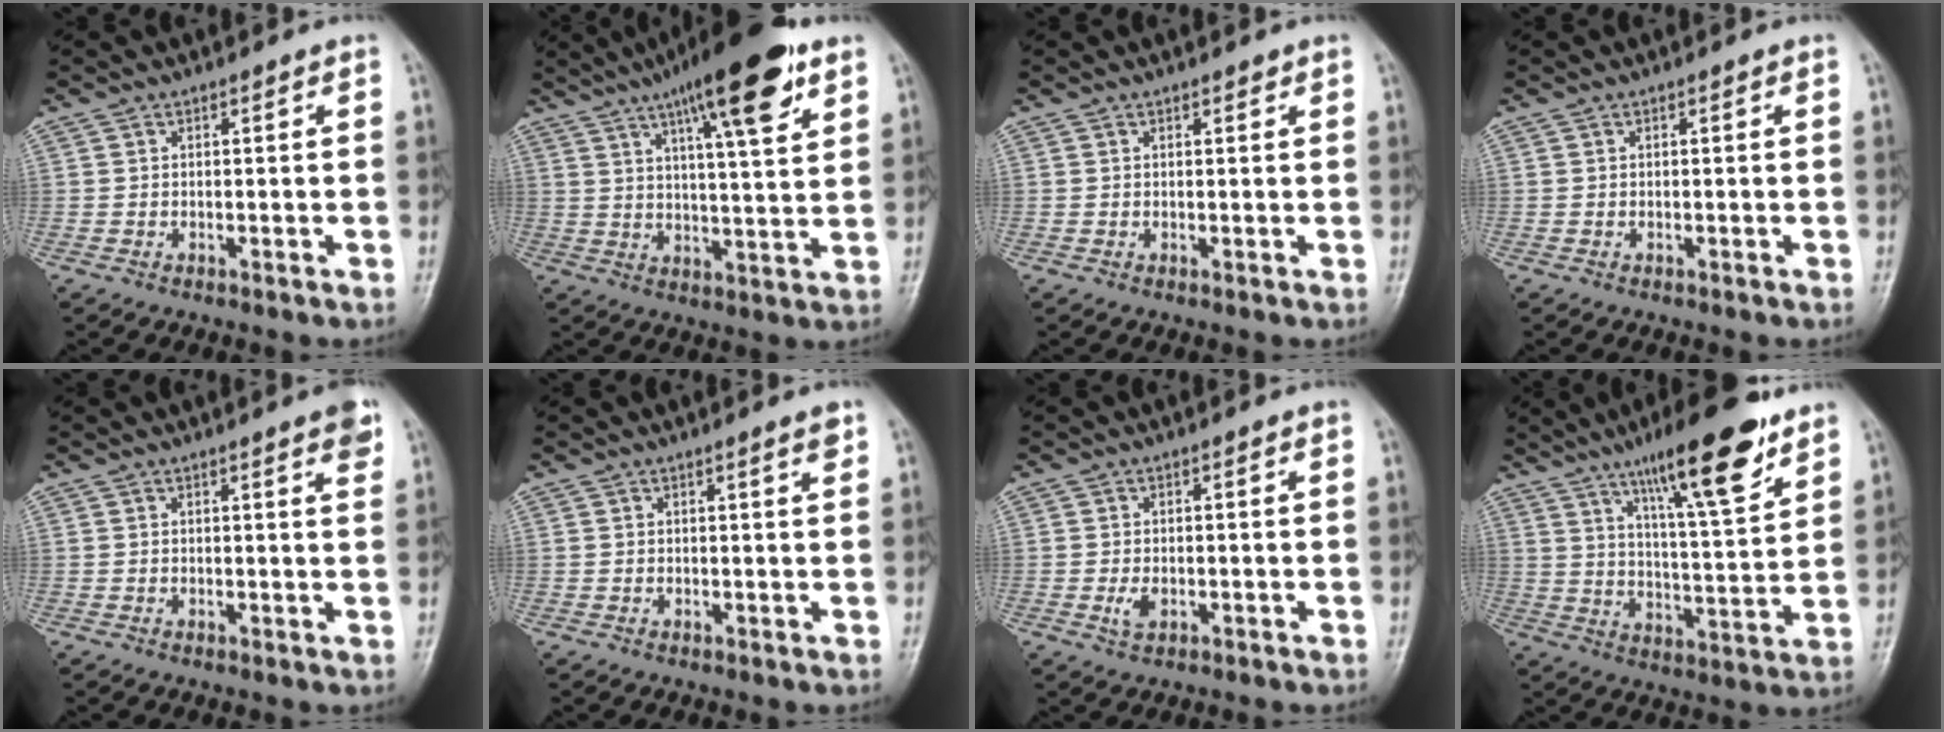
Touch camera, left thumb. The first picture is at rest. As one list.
[{"total": 17.1, "force": [9.5, 4.1, 13.7], "torque": [-0.190, -0.028, 0.144]}, {"total": 0.7, "force": [0.6, 0.3, 0.4], "torque": [-0.005, -0.003, 0.007]}, {"total": 0.0}, {"total": 3.3, "force": [2.0, 0.5, 2.6], "torque": [-0.027, -0.007, 0.021]}, {"total": 2.1, "force": [1.4, 0.1, 1.5], "torque": [-0.019, -0.009, 0.020]}, {"total": 2.3, "force": [-0.5, 1.4, 1.8], "torque": [-0.035, -0.003, -0.008]}, {"total": 17.6, "force": [11.0, 3.8, 13.2], "torque": [-0.187, -0.053, 0.179]}]